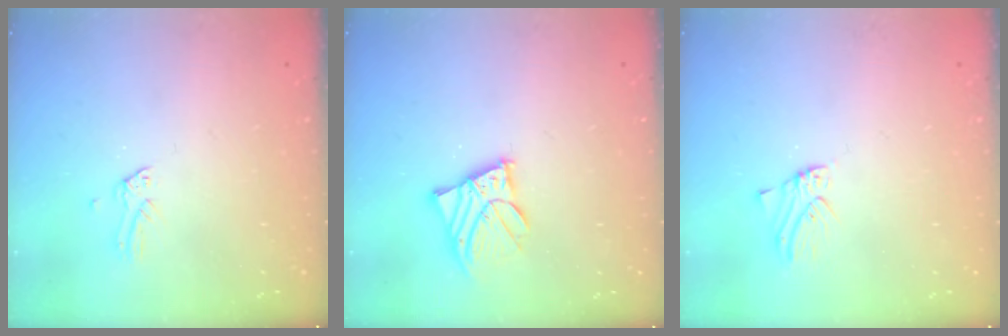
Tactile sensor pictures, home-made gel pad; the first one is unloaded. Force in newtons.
{"total": 7.6, "press": 7.5, "slide": 0.9}
{"total": 0.9, "press": 0.9, "slide": 0.1}